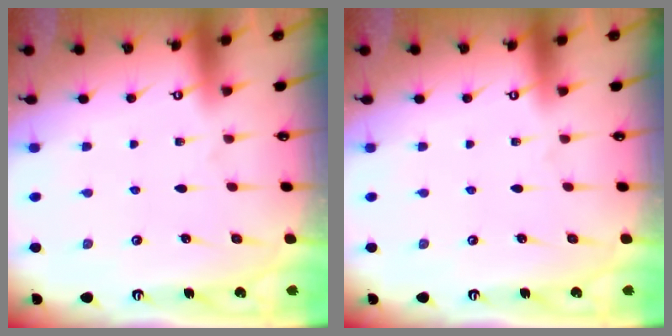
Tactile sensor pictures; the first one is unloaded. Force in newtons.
{"total": 0.0}